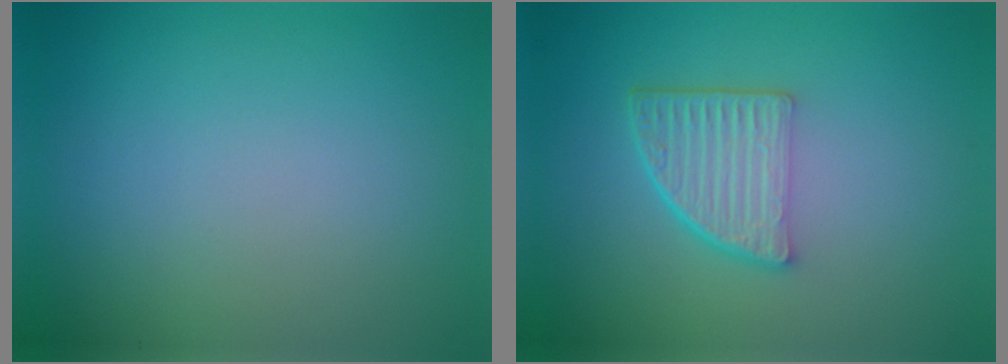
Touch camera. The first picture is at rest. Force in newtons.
{"total": 4.9, "press": 3.3, "slide": 3.6}